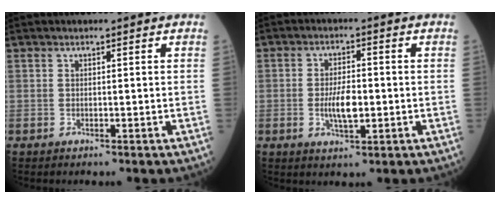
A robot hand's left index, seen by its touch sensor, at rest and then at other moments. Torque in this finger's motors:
{"motor_torque": [1.05, 0.39, 0.16, 0.10]}